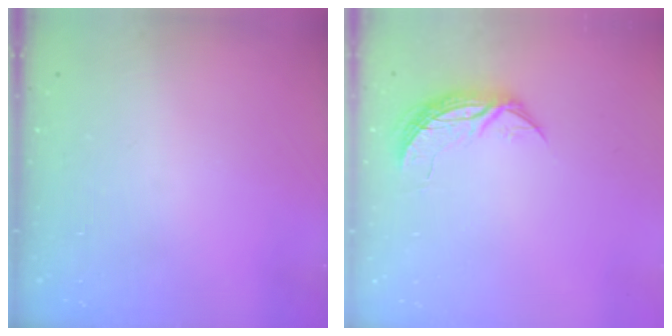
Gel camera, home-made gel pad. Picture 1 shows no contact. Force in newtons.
{"total": 7.1, "press": 7.1, "slide": 0.4}